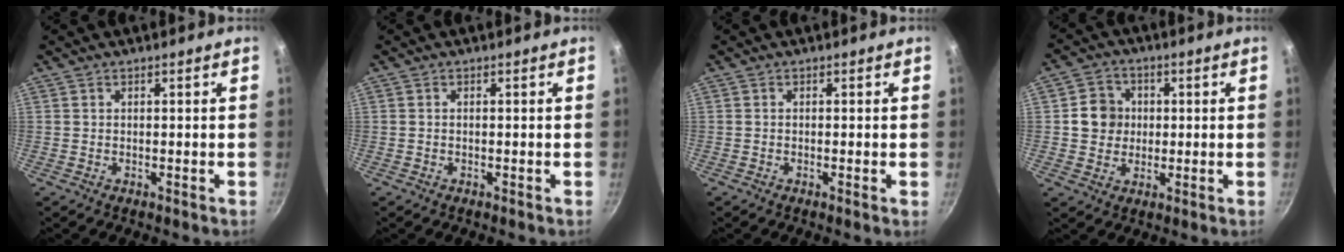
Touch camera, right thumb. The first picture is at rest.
{"total": 0.0}
{"total": 0.7, "force": [-0.3, -0.1, 0.7], "torque": [-0.011, -0.002, -0.008]}
{"total": 6.6, "force": [0.6, 6.1, 2.4], "torque": [-0.006, 0.006, 0.000]}